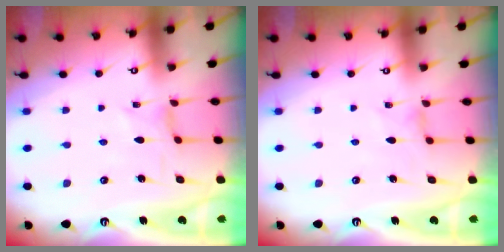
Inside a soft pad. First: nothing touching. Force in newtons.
{"total": 1.0, "press": 1.0, "slide": 0.2}